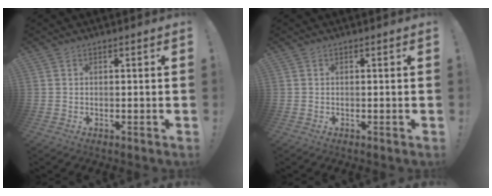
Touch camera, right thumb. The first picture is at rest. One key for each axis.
{"total": 0.0}